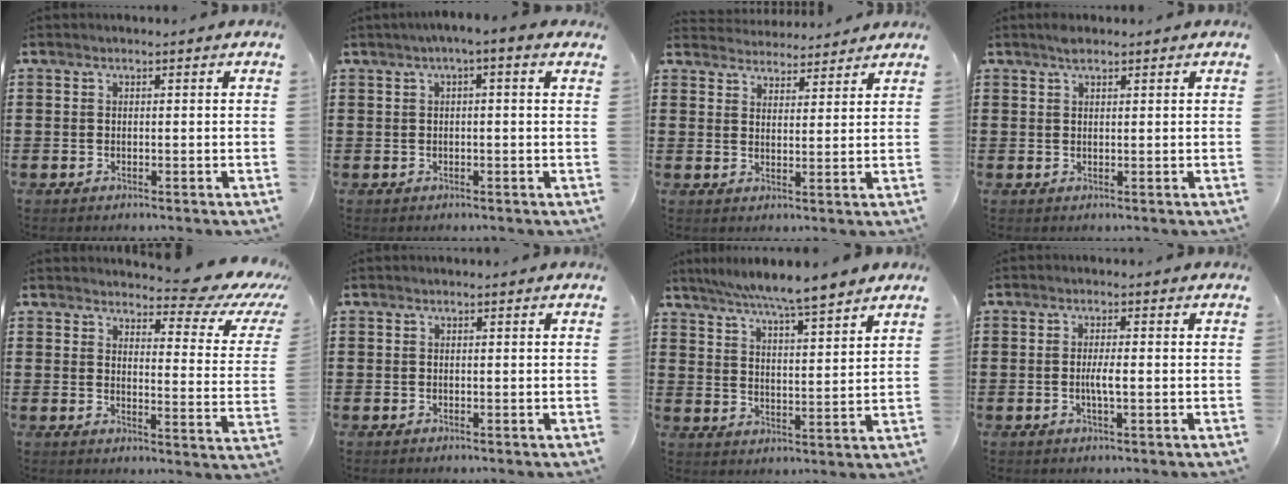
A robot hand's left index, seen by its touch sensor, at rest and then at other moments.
{"total": 1.6, "force": [-0.1, 0.0, 1.6], "torque": [-0.027, -0.001, -0.002]}
{"total": 3.6, "force": [3.5, 0.5, -0.2], "torque": [-0.010, -0.012, 0.065]}
{"total": 1.7, "force": [1.2, 0.5, 1.0], "torque": [-0.023, 0.002, 0.022]}
{"total": 6.3, "force": [5.5, 1.1, 2.8], "torque": [-0.050, -0.042, 0.090]}
{"total": 0.0}
{"total": 6.2, "force": [5.7, -0.8, 2.3], "torque": [-0.066, -0.032, 0.098]}
{"total": 2.6, "force": [-0.4, 0.4, 2.6], "torque": [-0.054, -0.004, -0.010]}